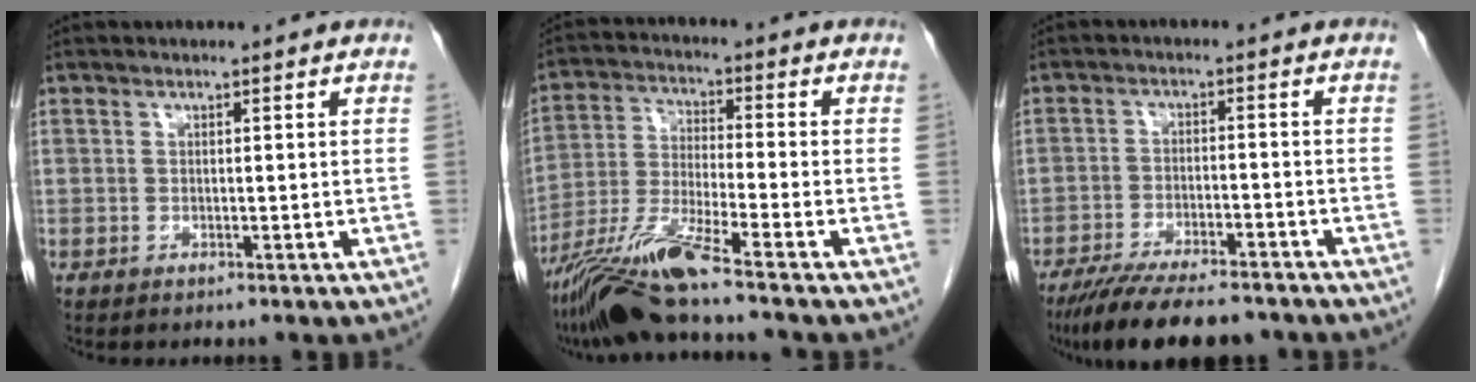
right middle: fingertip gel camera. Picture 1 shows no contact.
{"total": 10.7, "force": [-8.2, -1.1, 6.8], "torque": [-0.141, -0.026, -0.156]}
{"total": 12.9, "force": [-10.7, 2.7, 6.6], "torque": [-0.106, -0.017, -0.167]}